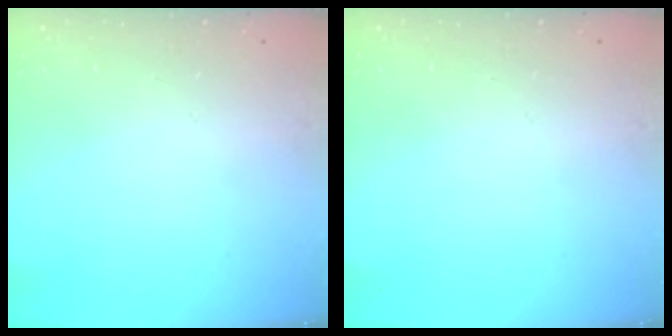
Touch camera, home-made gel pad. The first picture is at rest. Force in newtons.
{"total": 0.0}